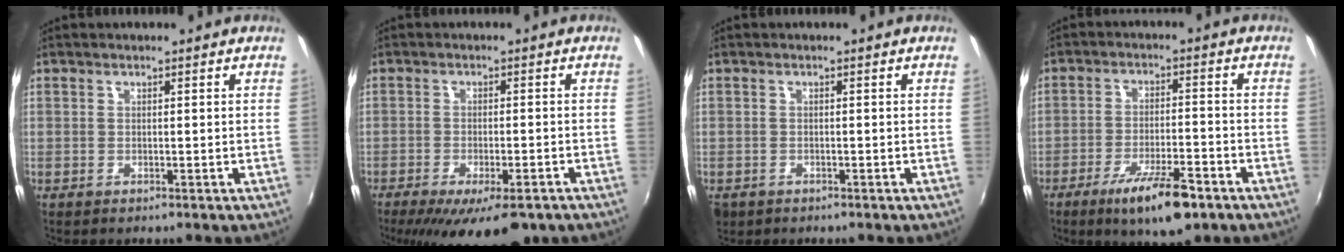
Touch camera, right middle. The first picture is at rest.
{"total": 13.8, "force": [-9.6, 4.6, 8.8], "torque": [-0.166, -0.040, -0.139]}
{"total": 2.9, "force": [-1.4, 2.2, 1.2], "torque": [-0.028, -0.009, -0.021]}
{"total": 10.9, "force": [-7.0, 2.7, 8.0], "torque": [-0.152, -0.016, -0.113]}